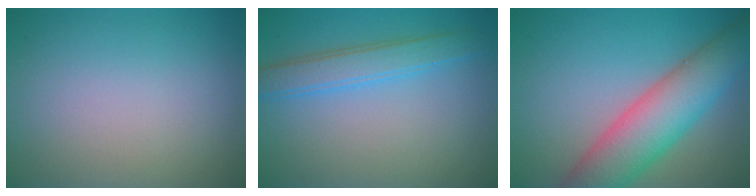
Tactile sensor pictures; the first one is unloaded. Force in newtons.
{"total": 4.4, "press": 4.4, "slide": 0.2}
{"total": 8.7, "press": 8.7, "slide": 0.5}